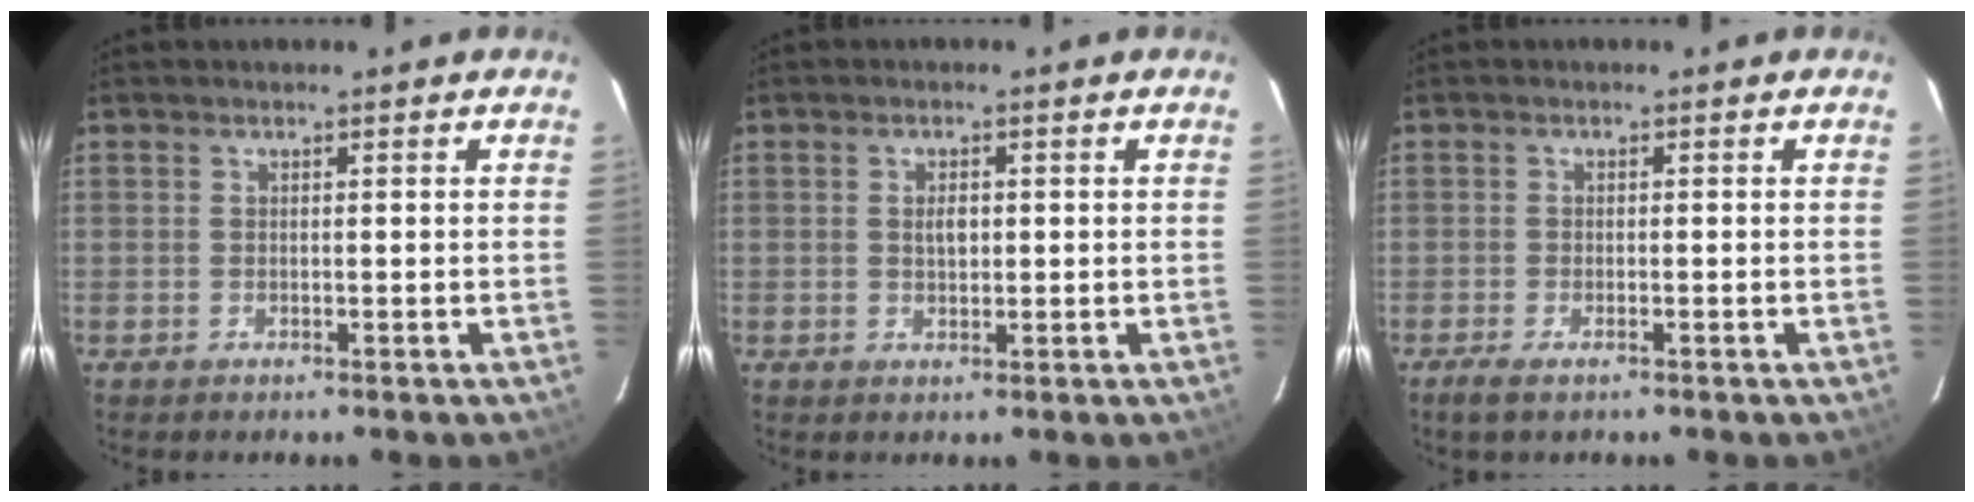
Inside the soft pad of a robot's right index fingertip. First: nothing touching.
{"total": 2.3, "force": [0.3, 1.4, 1.8], "torque": [-0.031, 0.003, 0.005]}
{"total": 2.9, "force": [-2.0, 0.8, 1.9], "torque": [-0.045, -0.007, -0.037]}